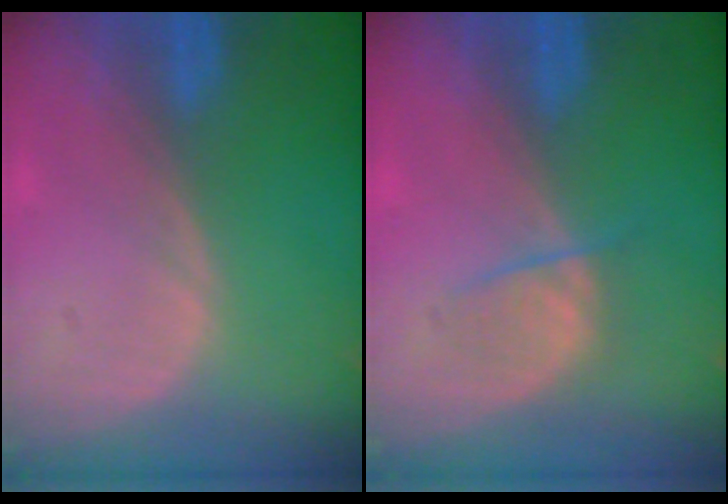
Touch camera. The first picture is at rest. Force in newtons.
{"total": 2.6, "press": 2.5, "slide": 0.5}